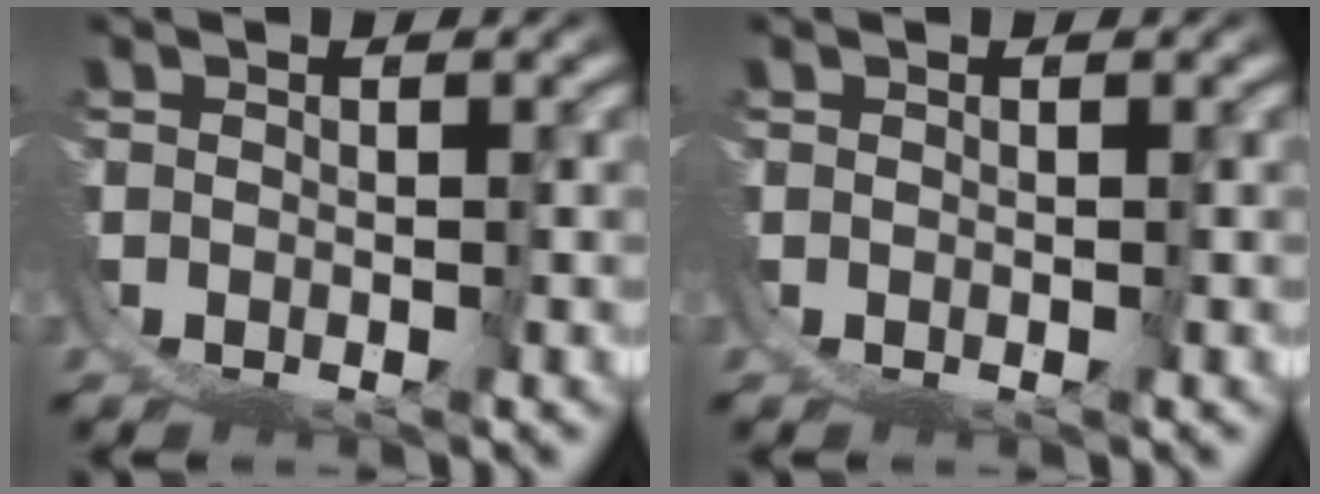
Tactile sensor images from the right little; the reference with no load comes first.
{"total": 0.0}